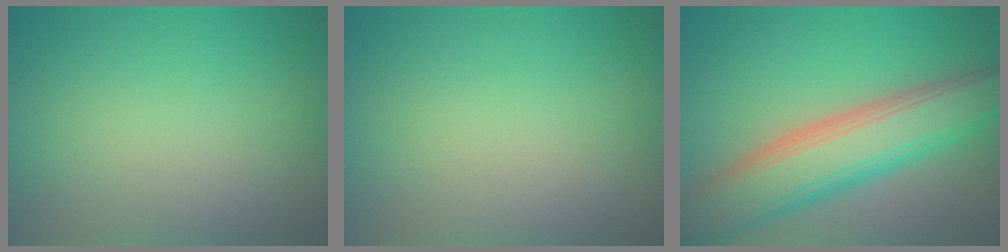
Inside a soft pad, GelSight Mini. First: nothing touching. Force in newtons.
{"total": 0.0}
{"total": 8.5, "press": 8.5, "slide": 0.3}